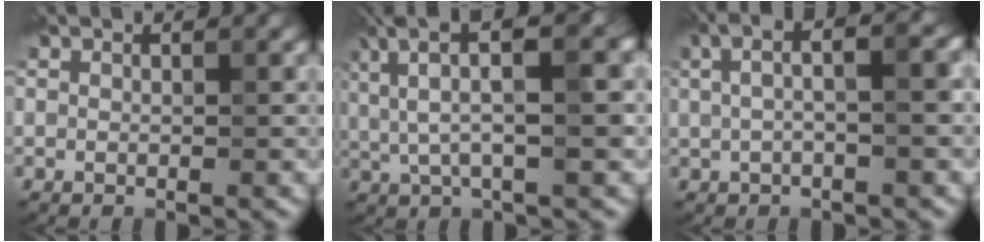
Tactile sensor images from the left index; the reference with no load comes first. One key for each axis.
{"total": 7.3, "fx": 2.5, "fy": 1.8, "fz": 6.6, "tx": -0.123, "ty": 0.015, "tz": 0.046}
{"total": 4.6, "fx": 0.8, "fy": 1.5, "fz": 4.2, "tx": -0.073, "ty": 0.018, "tz": 0.004}